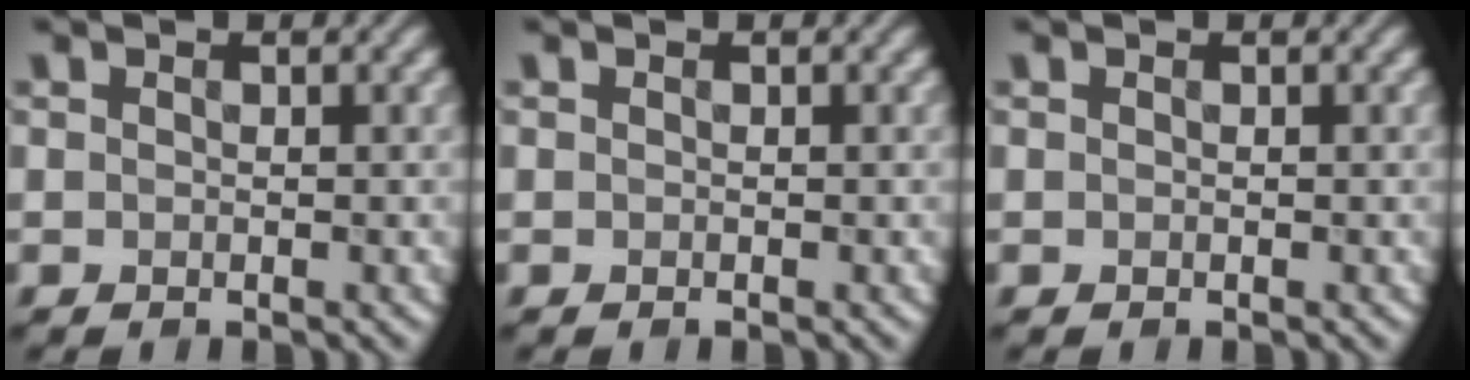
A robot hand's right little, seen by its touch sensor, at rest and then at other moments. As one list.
[{"total": 0.0}, {"total": 0.0}]